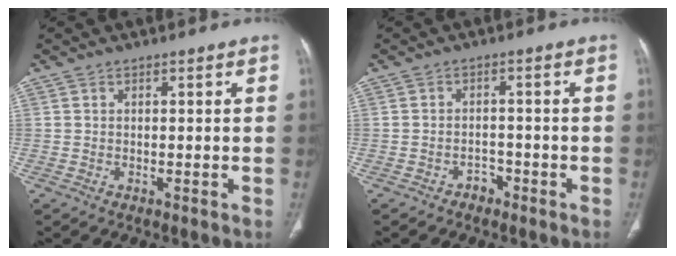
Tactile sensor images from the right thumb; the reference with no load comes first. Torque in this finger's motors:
{"motor_torque": [0.20, -0.38, 0.02, 0.03, 0.01]}